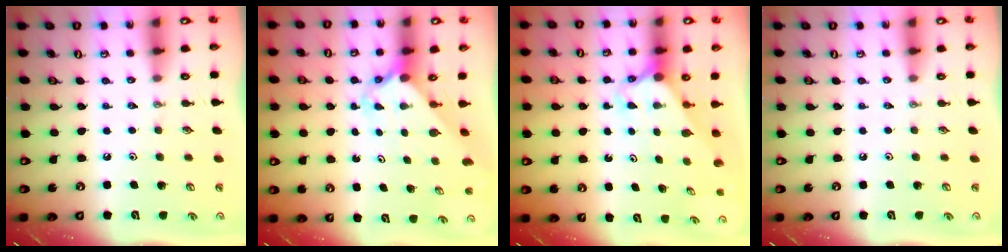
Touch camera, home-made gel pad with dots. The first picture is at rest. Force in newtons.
{"total": 2.3, "press": 2.3, "slide": 0.1}
{"total": 2.7, "press": 2.7, "slide": 0.1}
{"total": 0.0}